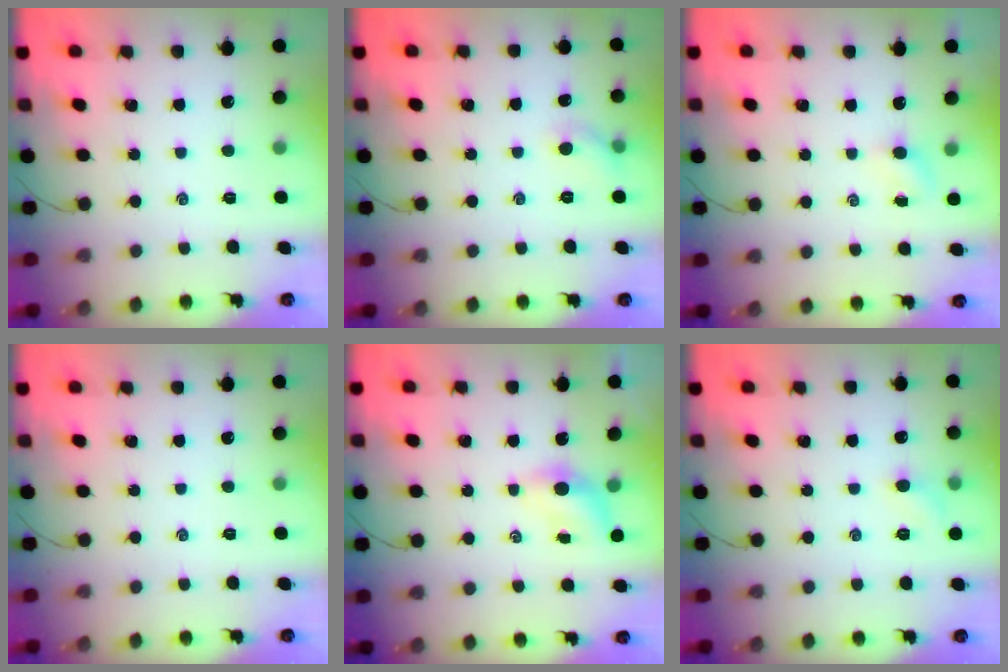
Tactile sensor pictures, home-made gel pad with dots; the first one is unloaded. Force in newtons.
{"total": 4.7, "press": 4.5, "slide": 1.2}
{"total": 3.2, "press": 3.0, "slide": 1.1}
{"total": 0.0}
{"total": 3.8, "press": 3.7, "slide": 0.8}
{"total": 4.8, "press": 4.5, "slide": 1.4}